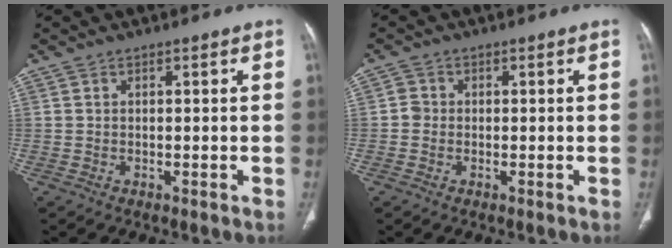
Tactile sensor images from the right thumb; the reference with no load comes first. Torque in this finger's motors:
{"motor_torque": [-0.02, -0.12, 0.41, 0.32, -0.03]}